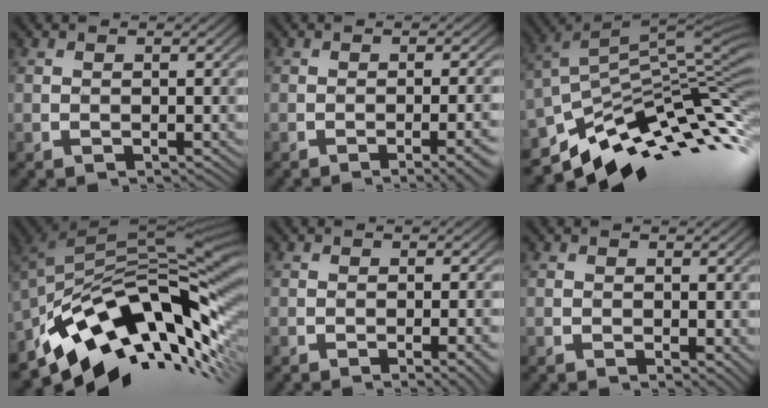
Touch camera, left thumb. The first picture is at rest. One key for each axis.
{"total": 5.3, "fx": -2.3, "fy": 1.1, "fz": 4.6, "tx": -0.057, "ty": 0.009, "tz": -0.032}
{"total": 11.8, "fx": -5.4, "fy": 4.7, "fz": 9.4, "tx": -0.186, "ty": 0.004, "tz": -0.102}
{"total": 14.8, "fx": -6.3, "fy": 7.6, "fz": 11.0, "tx": -0.194, "ty": 0.001, "tz": -0.118}
{"total": 3.3, "fx": -1.2, "fy": 0.6, "fz": 3.0, "tx": -0.035, "ty": 0.009, "tz": -0.020}
{"total": 0.9, "fx": 0.2, "fy": 0.4, "fz": 0.8, "tx": -0.010, "ty": -0.006, "tz": 0.005}